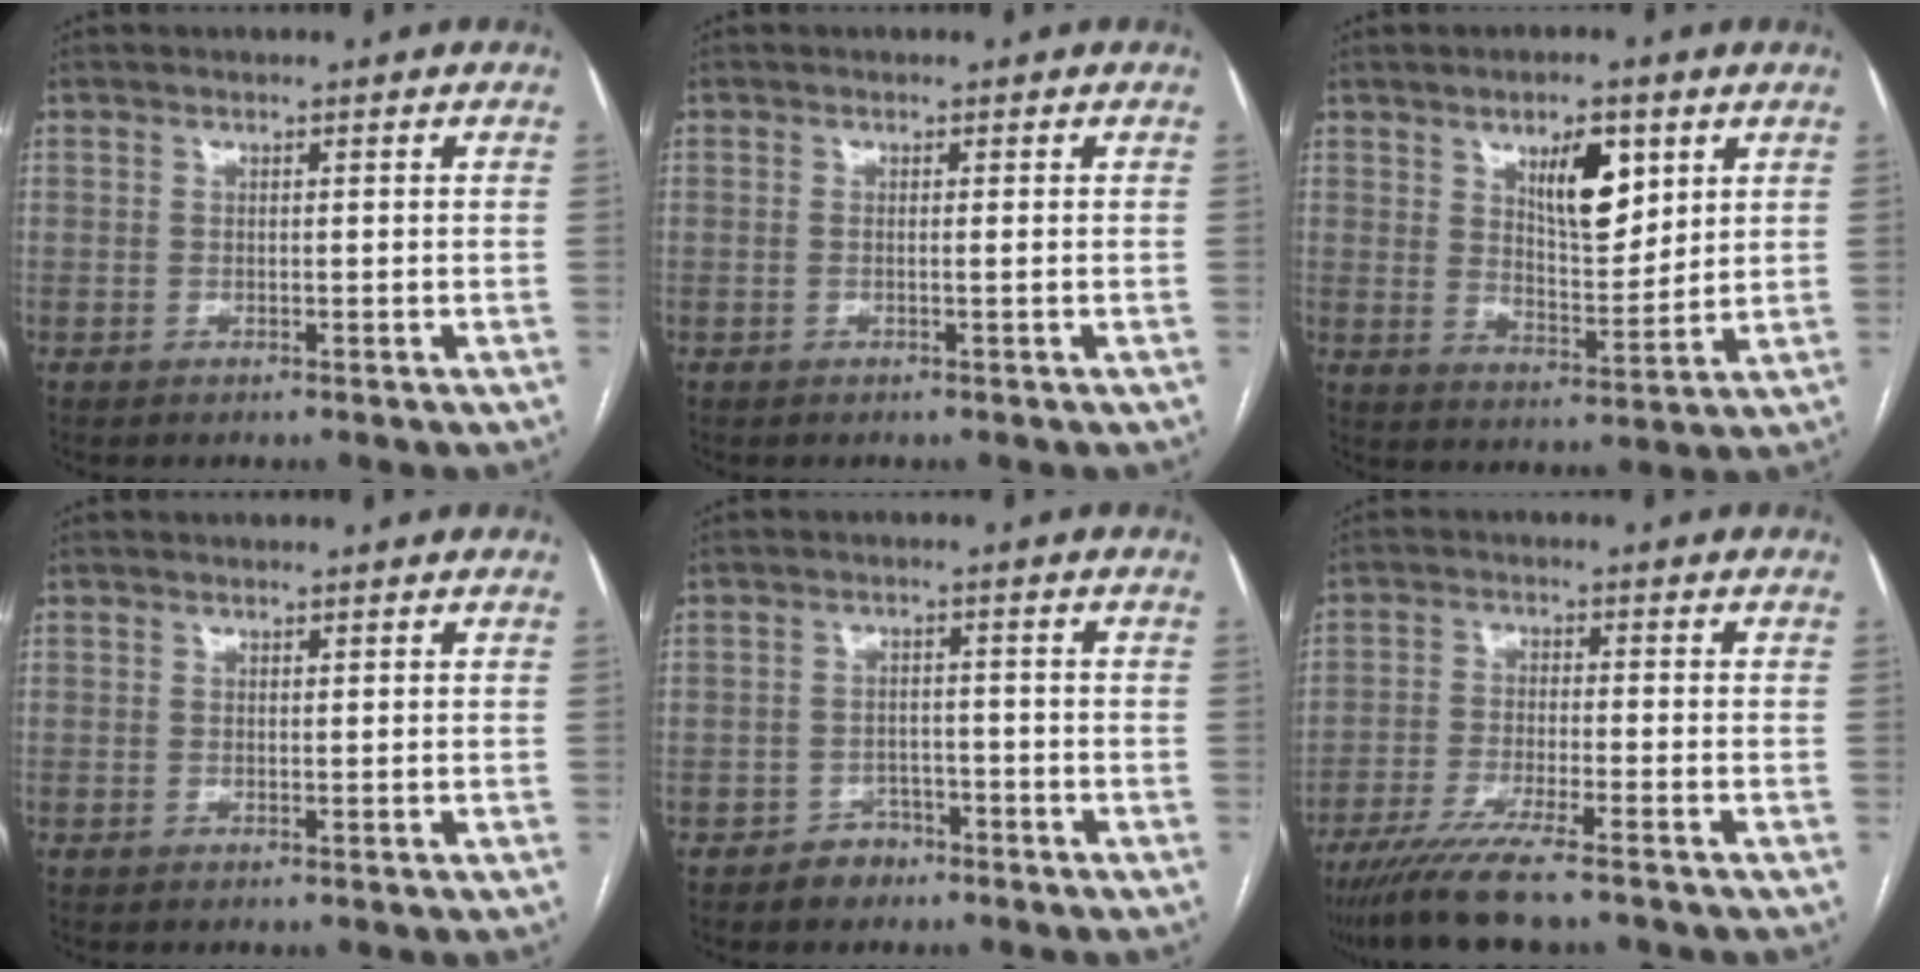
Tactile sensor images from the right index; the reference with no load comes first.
{"total": 0.5, "force": [-0.1, -0.2, 0.5], "torque": [-0.012, -0.001, -0.002]}
{"total": 9.0, "force": [4.2, 3.3, 7.2], "torque": [-0.119, 0.000, 0.076]}
{"total": 0.0}
{"total": 3.3, "force": [-2.2, 2.4, 0.3], "torque": [-0.002, 0.012, -0.032]}
{"total": 9.0, "force": [-7.1, 0.4, 5.5], "torque": [-0.088, -0.022, -0.118]}